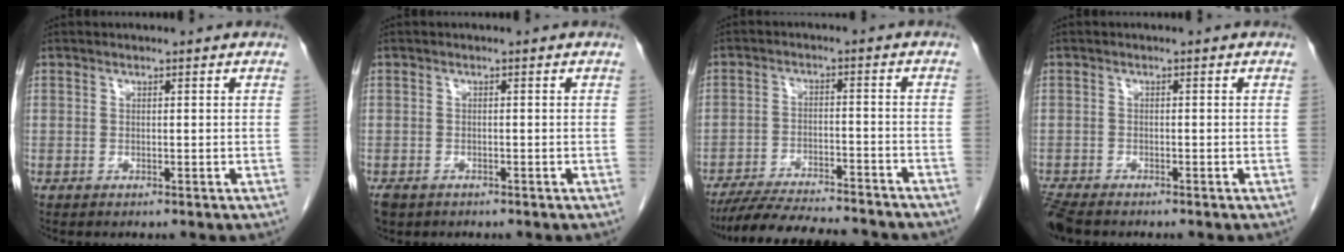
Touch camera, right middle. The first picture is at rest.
{"total": 2.9, "force": [-2.1, 1.7, 1.0], "torque": [-0.024, -0.003, -0.032]}
{"total": 17.6, "force": [-15.8, 2.6, 7.4], "torque": [-0.128, -0.018, -0.229]}
{"total": 4.4, "force": [-3.8, 1.1, 1.8], "torque": [-0.039, -0.014, -0.071]}